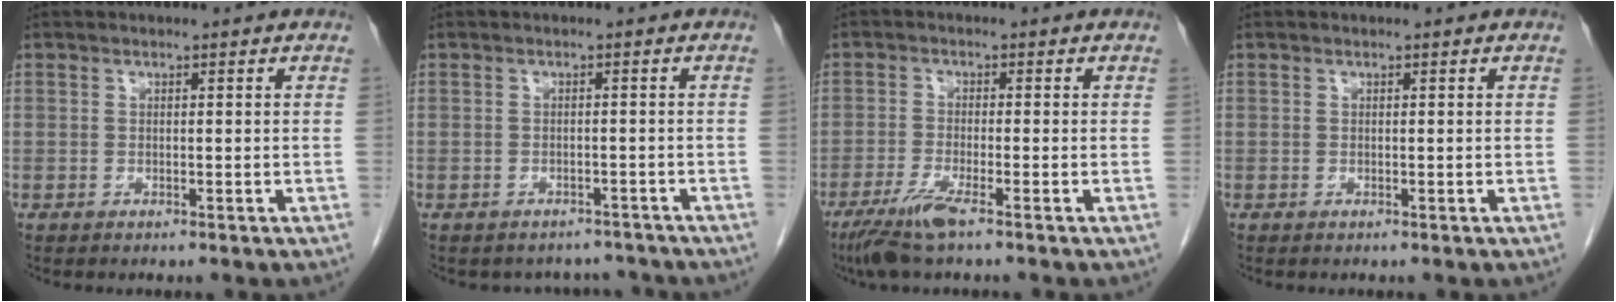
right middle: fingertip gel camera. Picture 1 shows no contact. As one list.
[{"total": 5.0, "force": [-4.6, 2.0, -0.3], "torque": [0.011, 0.016, -0.053]}, {"total": 5.4, "force": [-3.6, 0.1, 4.1], "torque": [-0.086, -0.016, -0.071]}, {"total": 0.0}]